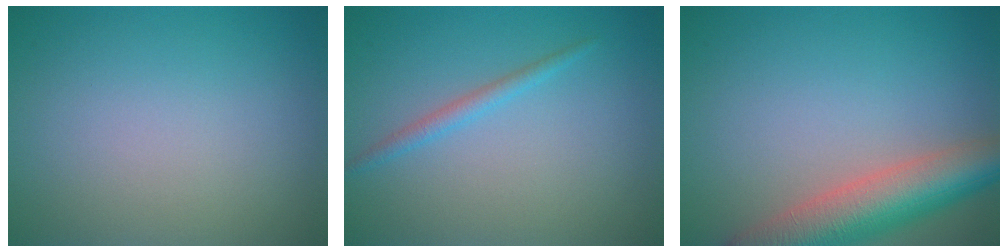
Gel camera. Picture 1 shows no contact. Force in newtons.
{"total": 1.4, "press": 1.4, "slide": 0.1}
{"total": 7.6, "press": 7.6, "slide": 0.5}